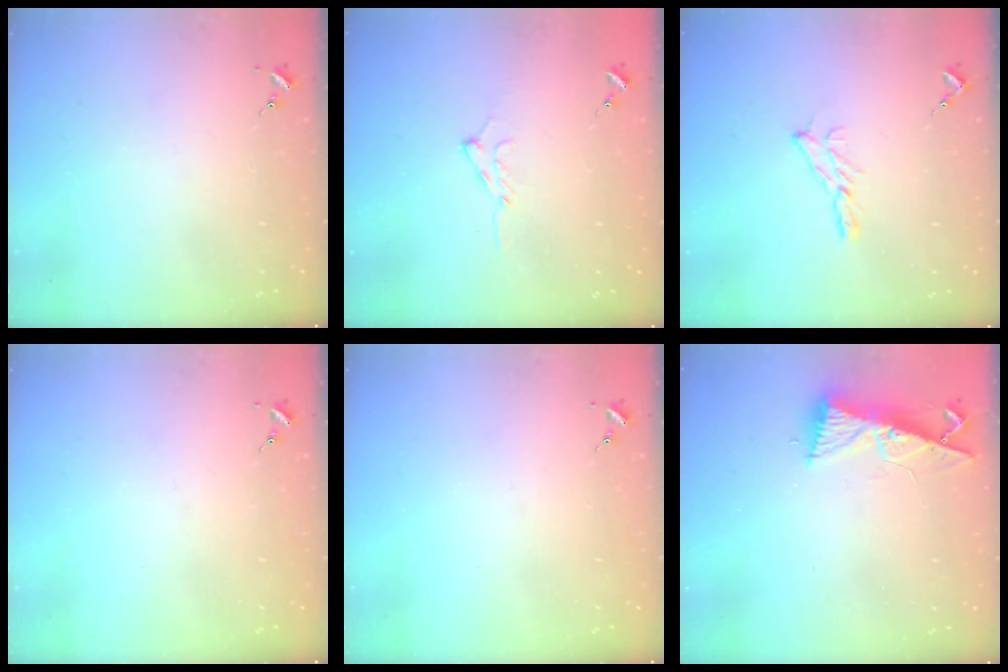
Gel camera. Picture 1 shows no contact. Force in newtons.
{"total": 7.4, "press": 7.3, "slide": 0.8}
{"total": 6.9, "press": 6.9, "slide": 0.3}
{"total": 0.0}
{"total": 0.0}
{"total": 9.0, "press": 9.0, "slide": 1.1}